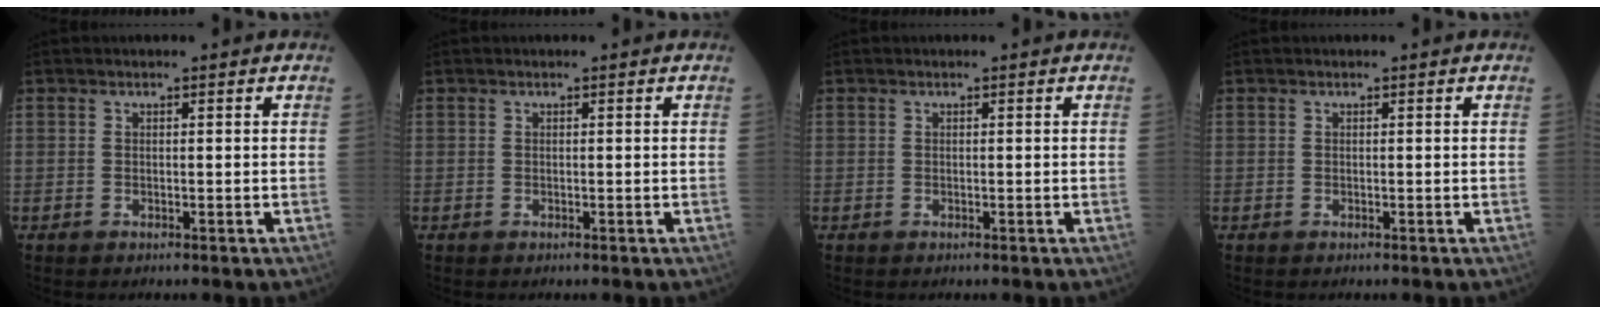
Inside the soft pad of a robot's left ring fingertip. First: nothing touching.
{"total": 0.0}
{"total": 0.0}
{"total": 0.0}